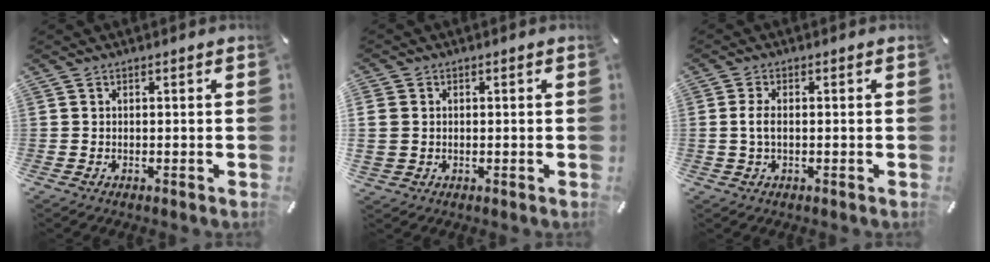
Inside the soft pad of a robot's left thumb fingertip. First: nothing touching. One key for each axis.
{"total": 3.2, "fx": 0.3, "fy": 3.0, "fz": 1.2, "tx": -0.023, "ty": 0.007, "tz": 0.007}
{"total": 3.0, "fx": -0.1, "fy": 1.5, "fz": 2.5, "tx": -0.055, "ty": 0.004, "tz": -0.004}